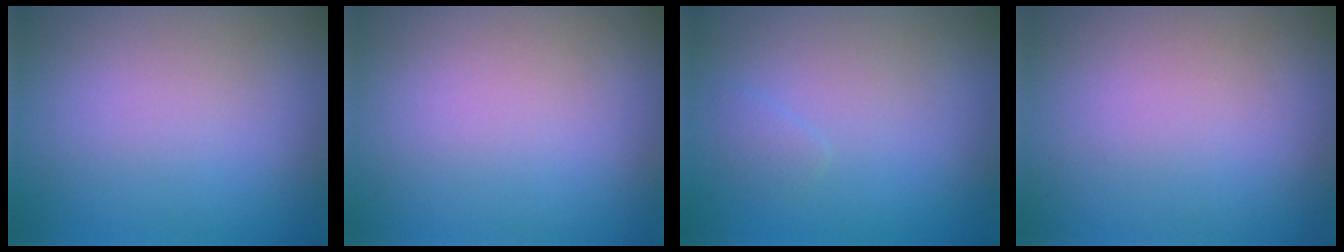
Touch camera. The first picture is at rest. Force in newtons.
{"total": 0.0}
{"total": 0.7, "press": 0.7, "slide": 0.1}
{"total": 0.0}